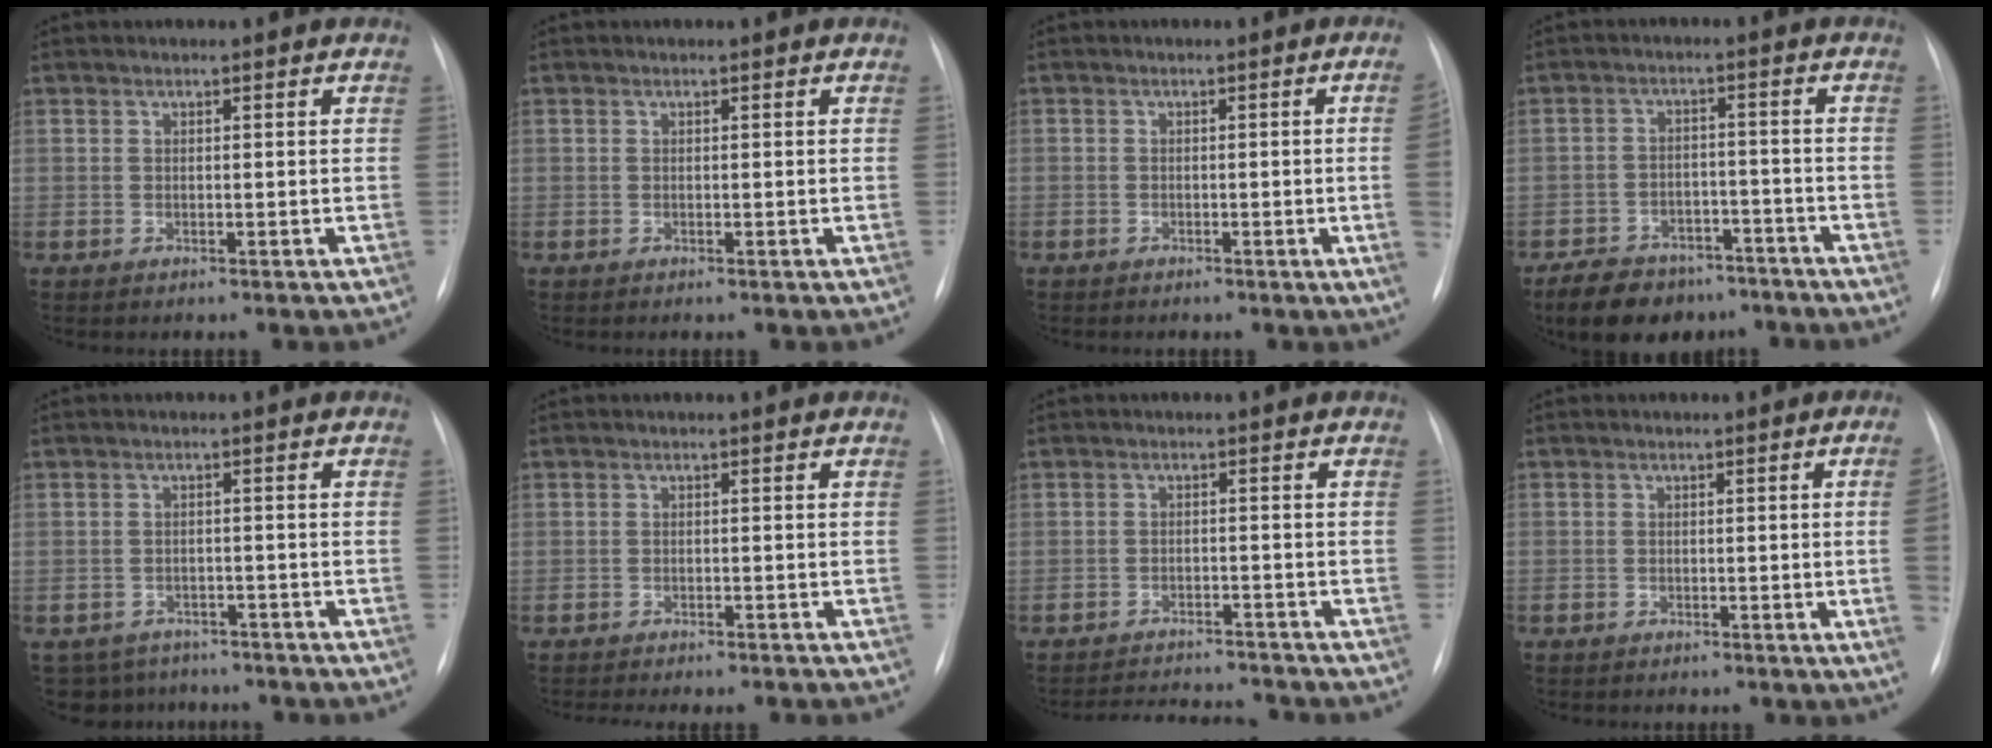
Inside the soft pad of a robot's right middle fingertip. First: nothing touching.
{"total": 0.0}
{"total": 3.4, "force": [-0.8, -0.7, 3.3], "torque": [-0.040, -0.003, -0.015]}
{"total": 11.5, "force": [-8.9, 6.1, 4.0], "torque": [-0.065, 0.007, -0.134]}
{"total": 7.0, "force": [-5.9, 3.6, 0.3], "torque": [-0.007, 0.013, -0.074]}
{"total": 5.7, "force": [-5.1, 1.3, 2.0], "torque": [-0.016, -0.001, -0.066]}
{"total": 8.8, "force": [-8.6, 1.1, 1.8], "torque": [-0.028, 0.002, -0.120]}
{"total": 3.5, "force": [-0.8, -0.7, 3.3], "torque": [-0.040, -0.003, -0.014]}